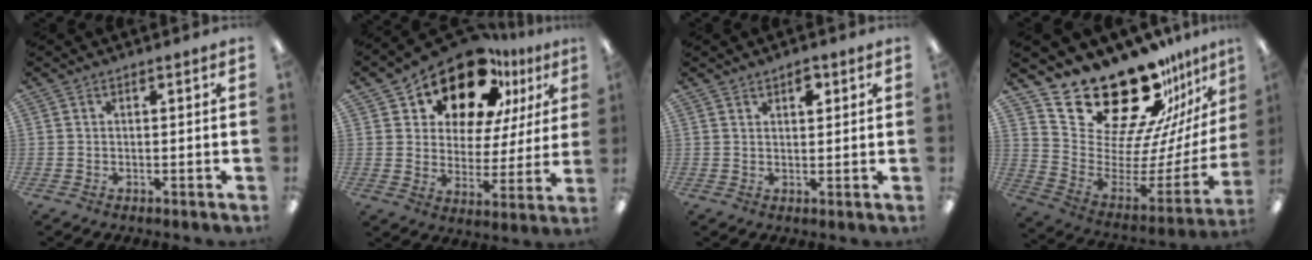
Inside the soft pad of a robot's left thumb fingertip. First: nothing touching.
{"total": 16.8, "force": [13.3, 7.5, 6.9], "torque": [-0.126, -0.096, 0.235]}
{"total": 3.0, "force": [2.1, 1.5, 1.6], "torque": [-0.011, -0.008, 0.031]}
{"total": 26.1, "force": [21.1, 10.5, 11.1], "torque": [-0.175, -0.159, 0.390]}